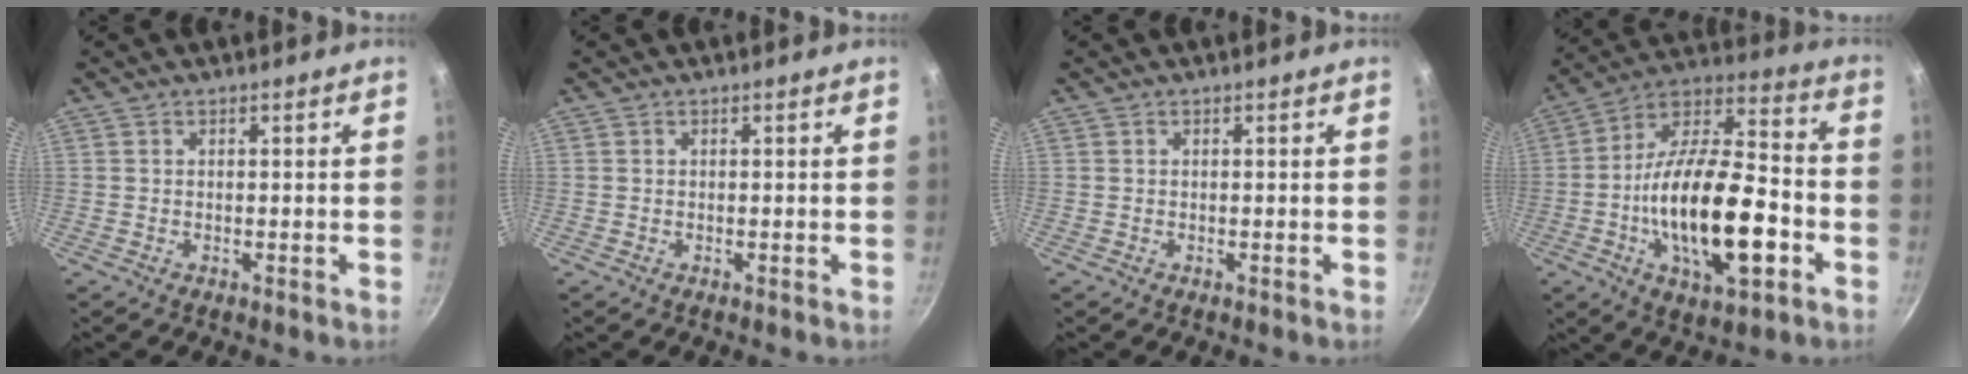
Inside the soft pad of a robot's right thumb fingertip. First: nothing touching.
{"total": 0.0}
{"total": 0.0}
{"total": 24.0, "force": [-5.9, 10.4, 20.8], "torque": [-0.348, 0.038, -0.104]}